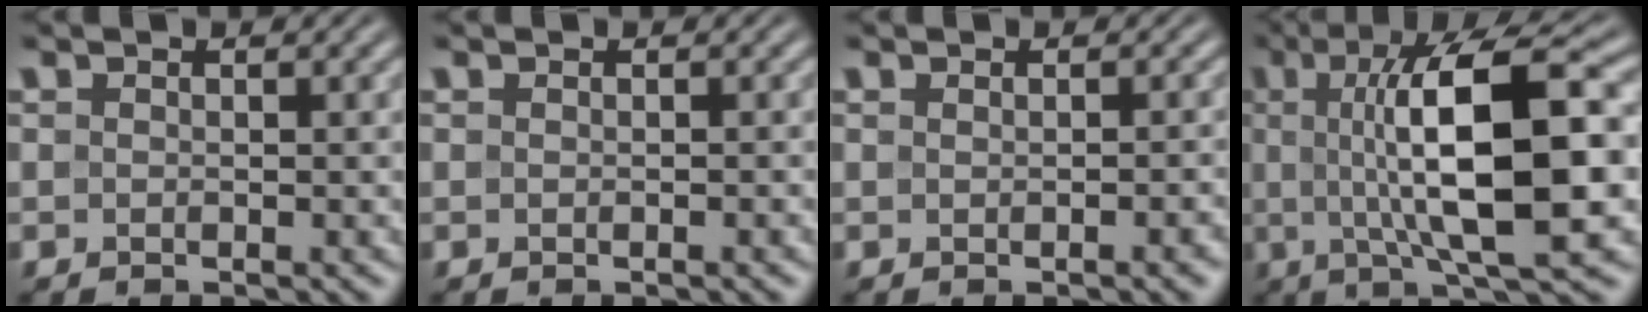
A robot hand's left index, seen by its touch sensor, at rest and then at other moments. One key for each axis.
{"total": 0.6, "fx": -0.1, "fy": 0.1, "fz": 0.6, "tx": -0.005, "ty": 0.001, "tz": -0.004}
{"total": 2.8, "fx": -0.1, "fy": 1.1, "fz": 2.6, "tx": -0.006, "ty": 0.010, "tz": 0.000}
{"total": 12.7, "fx": 0.9, "fy": 3.5, "fz": 12.2, "tx": -0.185, "ty": 0.008, "tz": 0.014}